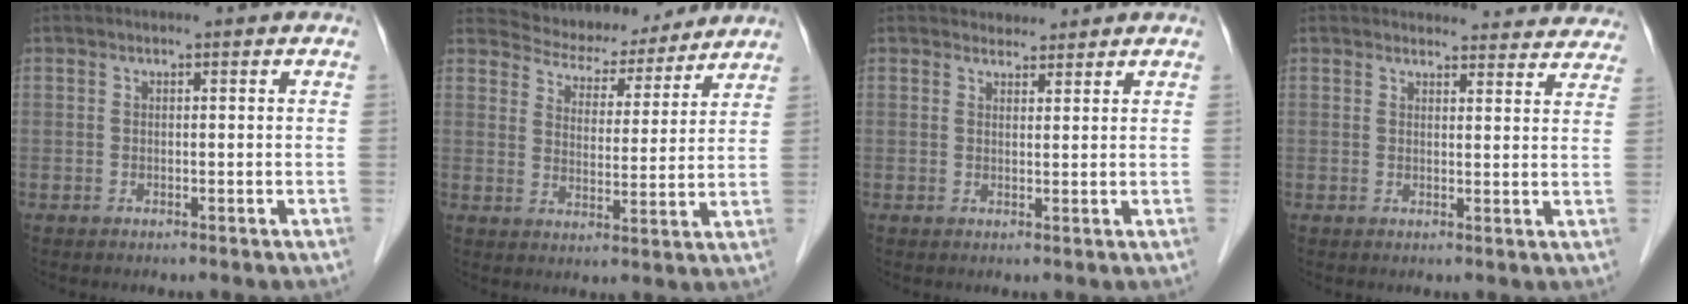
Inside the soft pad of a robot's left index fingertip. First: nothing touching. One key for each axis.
{"total": 11.6, "fx": 11.0, "fy": 3.4, "fz": 1.6, "tx": -0.021, "ty": 0.009, "tz": 0.155}
{"total": 2.2, "fx": 2.0, "fy": 0.9, "fz": 0.0, "tx": 0.000, "ty": 0.007, "tz": 0.030}
{"total": 14.4, "fx": 13.8, "fy": 3.7, "fz": 1.6, "tx": 0.019, "ty": -0.017, "tz": 0.132}